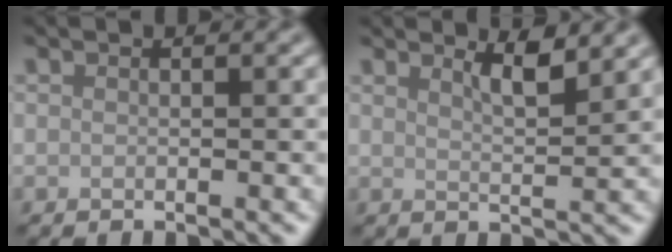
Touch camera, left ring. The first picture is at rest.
{"total": 2.7, "force": [1.9, 0.6, 1.9], "torque": [-0.025, -0.002, 0.031]}